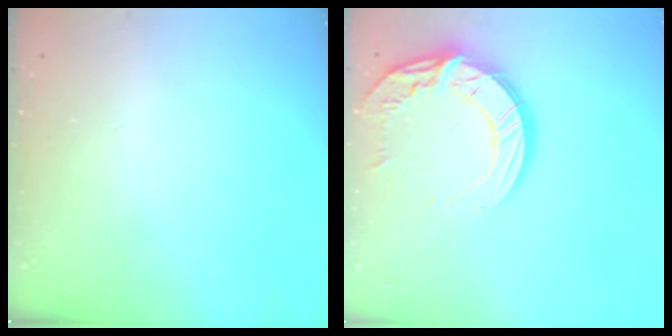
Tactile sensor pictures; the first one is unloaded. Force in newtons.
{"total": 13.6, "press": 13.5, "slide": 1.2}